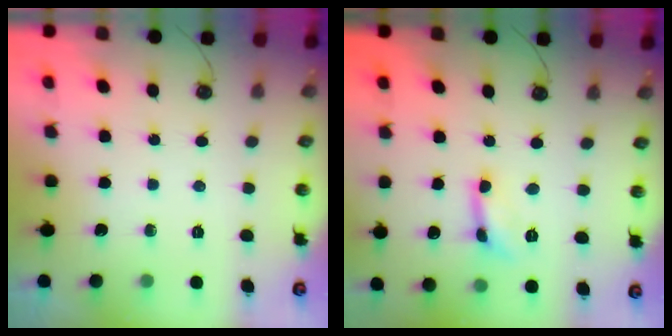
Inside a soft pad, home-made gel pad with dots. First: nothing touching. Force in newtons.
{"total": 0.9, "press": 0.8, "slide": 0.1}